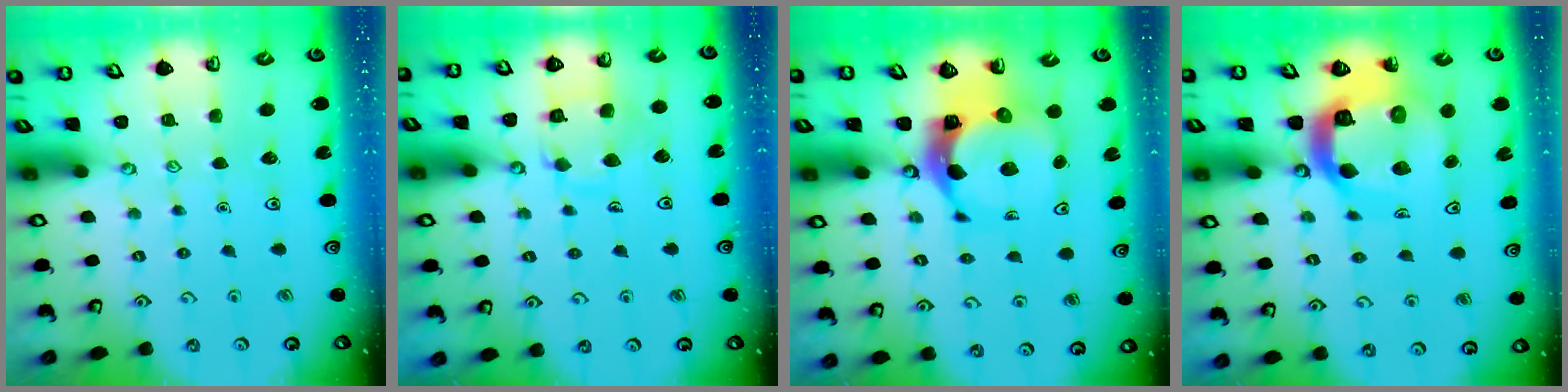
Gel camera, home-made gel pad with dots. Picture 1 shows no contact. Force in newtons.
{"total": 10.3, "press": 10.2, "slide": 0.7}
{"total": 10.1, "press": 10.0, "slide": 1.4}
{"total": 17.1, "press": 17.0, "slide": 1.8}